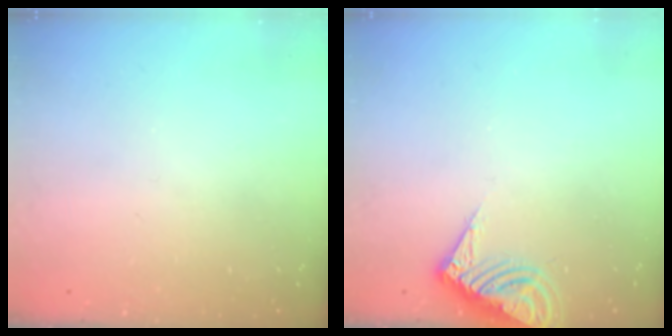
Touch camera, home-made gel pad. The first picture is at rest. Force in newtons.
{"total": 8.5, "press": 8.5, "slide": 0.5}